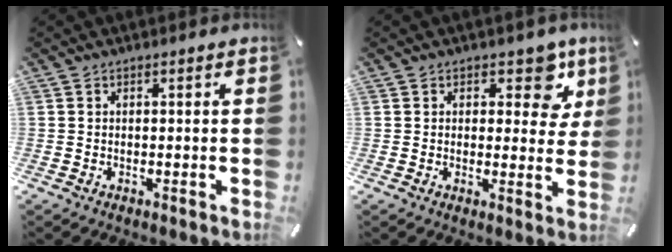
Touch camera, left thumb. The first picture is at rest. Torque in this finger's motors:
{"motor_torque": [0.27, -0.19, 0.19, 0.01, 0.03]}